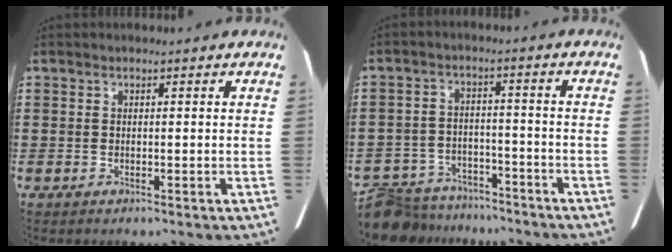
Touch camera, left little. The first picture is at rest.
{"total": 6.4, "force": [-6.2, 1.4, 0.6], "torque": [-0.026, 0.015, -0.128]}